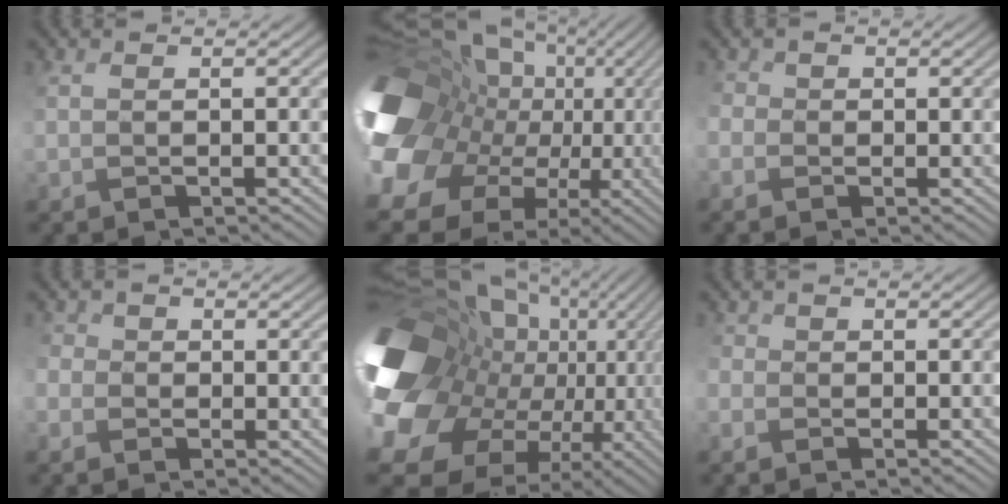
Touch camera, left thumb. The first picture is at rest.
{"total": 21.9, "force": [-0.3, 16.6, 14.2], "torque": [-0.337, -0.027, -0.006]}
{"total": 2.6, "force": [-0.8, 2.3, 0.9], "torque": [-0.035, -0.004, -0.019]}
{"total": 2.9, "force": [-0.6, 2.6, 1.2], "torque": [-0.040, -0.004, -0.018]}
{"total": 21.9, "force": [-2.5, 15.9, 14.9], "torque": [-0.341, -0.056, -0.015]}
{"total": 2.1, "force": [-0.9, 1.8, 0.7], "torque": [-0.025, -0.006, -0.023]}